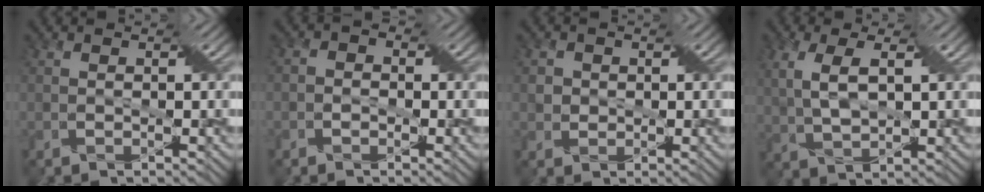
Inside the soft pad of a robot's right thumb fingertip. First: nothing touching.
{"total": 1.8, "force": [-0.7, 1.5, 0.6], "torque": [-0.004, 0.008, -0.020]}
{"total": 2.3, "force": [0.3, 2.3, 0.5], "torque": [-0.023, -0.003, 0.007]}
{"total": 6.3, "force": [1.7, 3.0, 5.3], "torque": [-0.129, 0.006, 0.035]}